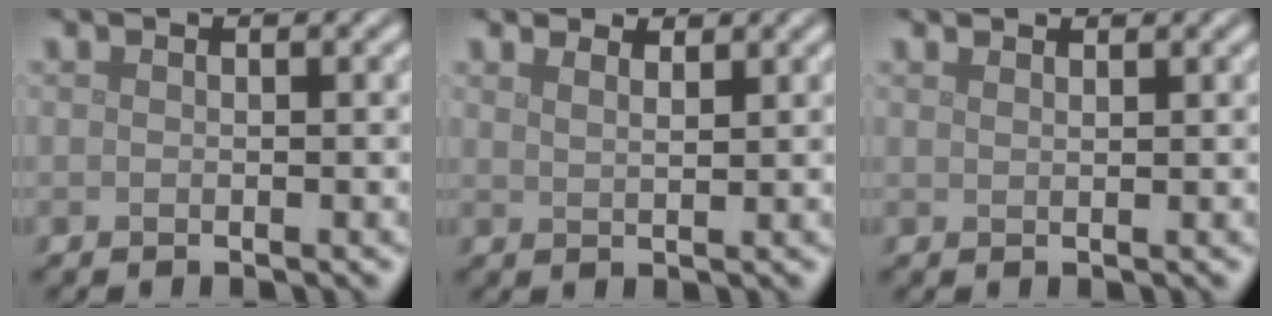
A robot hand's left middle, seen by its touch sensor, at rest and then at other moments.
{"total": 2.4, "force": [2.0, 0.9, 1.0], "torque": [-0.006, 0.003, 0.014]}
{"total": 1.2, "force": [1.0, 0.3, 0.4], "torque": [0.001, -0.003, 0.009]}